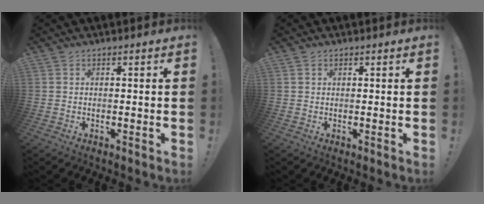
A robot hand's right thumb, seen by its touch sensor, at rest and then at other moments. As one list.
[{"total": 0.7, "force": [0.5, 0.5, 0.1], "torque": [0.007, -0.002, 0.008]}]